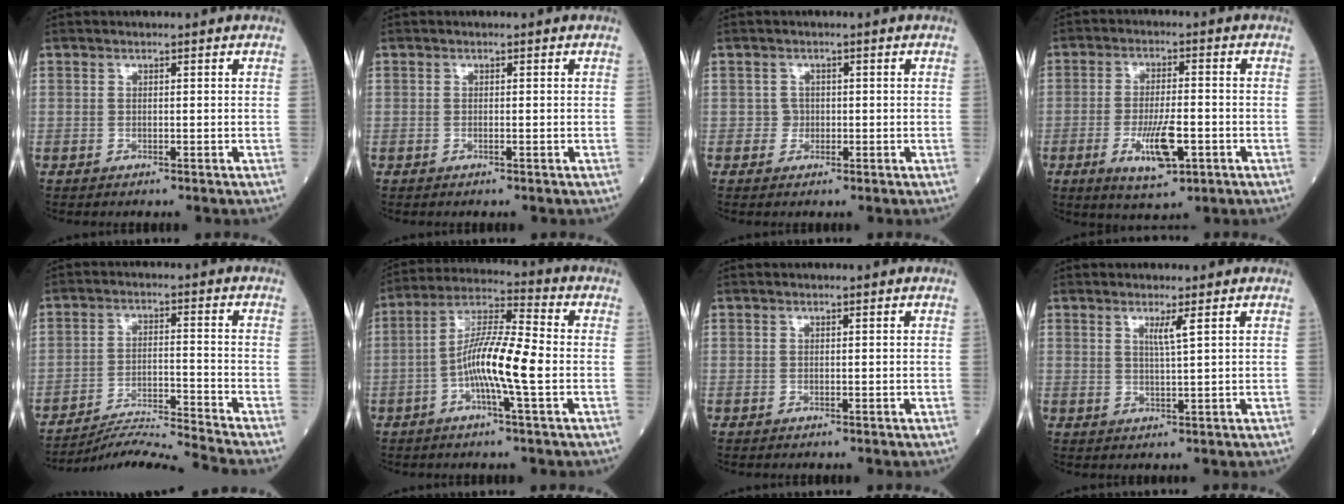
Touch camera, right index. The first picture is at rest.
{"total": 0.0}
{"total": 1.2, "force": [-0.2, 1.2, 0.1], "torque": [0.005, 0.005, -0.005]}
{"total": 8.1, "force": [-2.9, 2.2, 7.3], "torque": [-0.135, -0.010, -0.043]}
{"total": 11.1, "force": [-10.4, -3.5, 1.4], "torque": [-0.015, -0.006, -0.183]}
{"total": 10.8, "force": [-2.4, 0.6, 10.5], "torque": [-0.199, 0.009, -0.054]}
{"total": 0.0}
{"total": 2.3, "force": [1.1, -0.6, 2.0], "torque": [-0.038, -0.008, 0.022]}